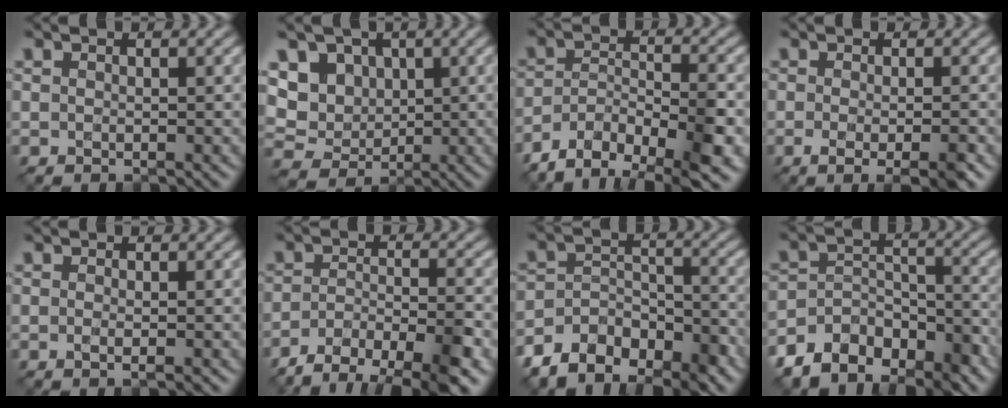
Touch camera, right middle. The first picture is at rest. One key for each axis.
{"total": 7.3, "fx": 2.1, "fy": 6.2, "fz": 3.2, "tx": -0.052, "ty": 0.013, "tz": 0.028}
{"total": 8.7, "fx": -6.2, "fy": 3.3, "fz": 5.2, "tx": -0.083, "ty": -0.004, "tz": -0.113}
{"total": 3.9, "fx": -1.3, "fy": 1.0, "fz": 3.5, "tx": -0.053, "ty": -0.011, "tz": -0.020}
{"total": 1.3, "fx": -0.3, "fy": 0.3, "fz": 1.3, "tx": -0.020, "ty": -0.004, "tz": -0.008}
{"total": 8.1, "fx": -5.9, "fy": 2.5, "fz": 5.0, "tx": -0.080, "ty": -0.002, "tz": -0.103}
{"total": 7.9, "fx": -6.2, "fy": 3.8, "fz": 3.0, "tx": -0.046, "ty": -0.002, "tz": -0.110}
{"total": 8.6, "fx": -6.9, "fy": 4.2, "fz": 3.0, "tx": -0.042, "ty": 0.005, "tz": -0.117}